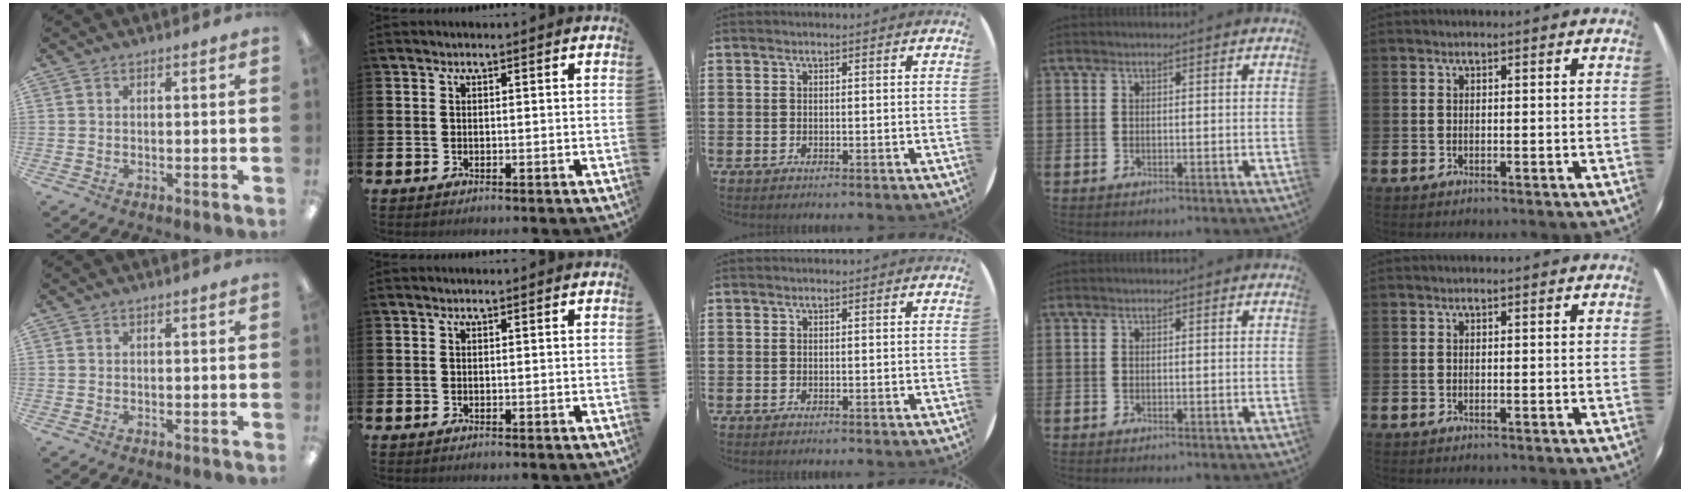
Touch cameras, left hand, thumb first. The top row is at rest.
{}